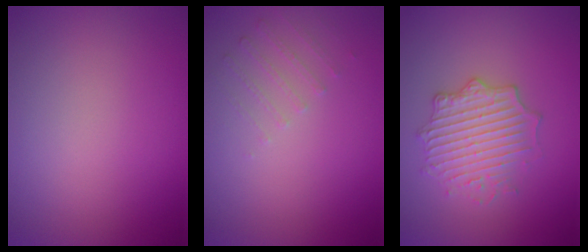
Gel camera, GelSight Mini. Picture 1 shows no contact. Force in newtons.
{"total": 1.1, "press": 0.7, "slide": 0.8}
{"total": 3.9, "press": 3.5, "slide": 1.6}